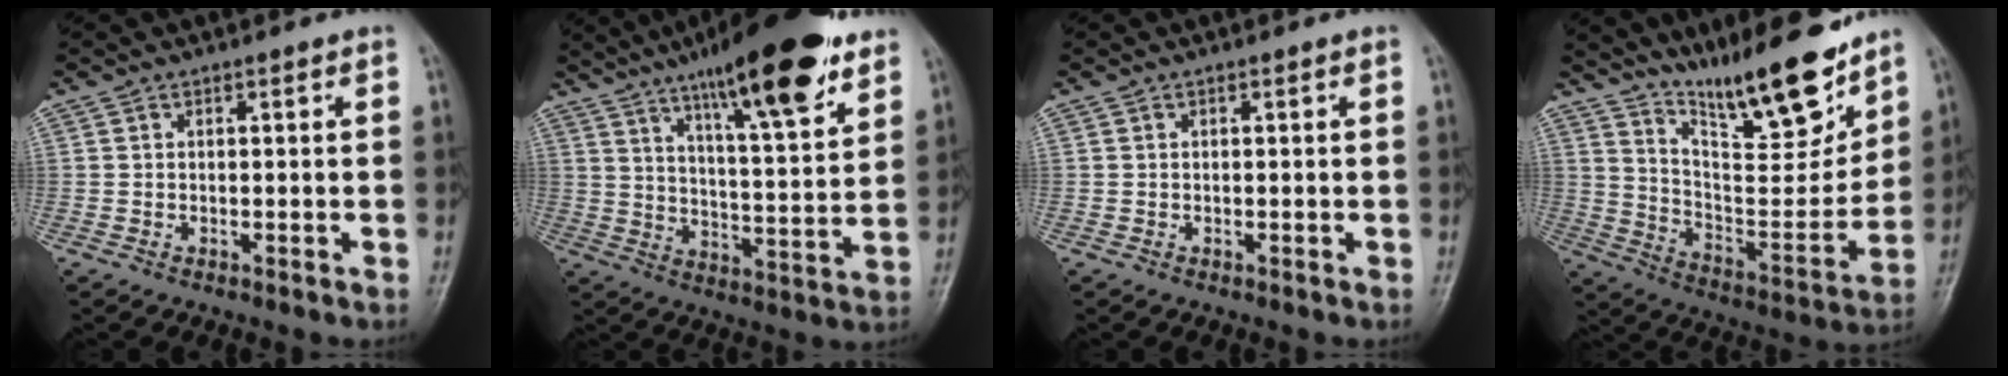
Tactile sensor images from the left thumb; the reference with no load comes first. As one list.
[{"total": 20.7, "force": [13.4, 4.4, 15.2], "torque": [-0.211, -0.053, 0.210]}, {"total": 0.0}, {"total": 19.1, "force": [15.2, 4.0, 10.9], "torque": [-0.130, -0.103, 0.261]}]